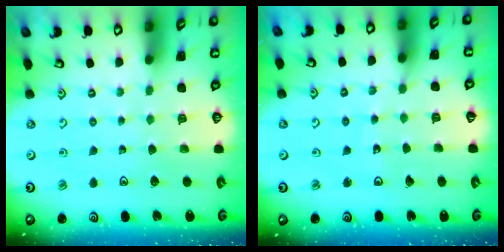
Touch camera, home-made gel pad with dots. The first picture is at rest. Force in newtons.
{"total": 4.1, "press": 4.0, "slide": 0.5}